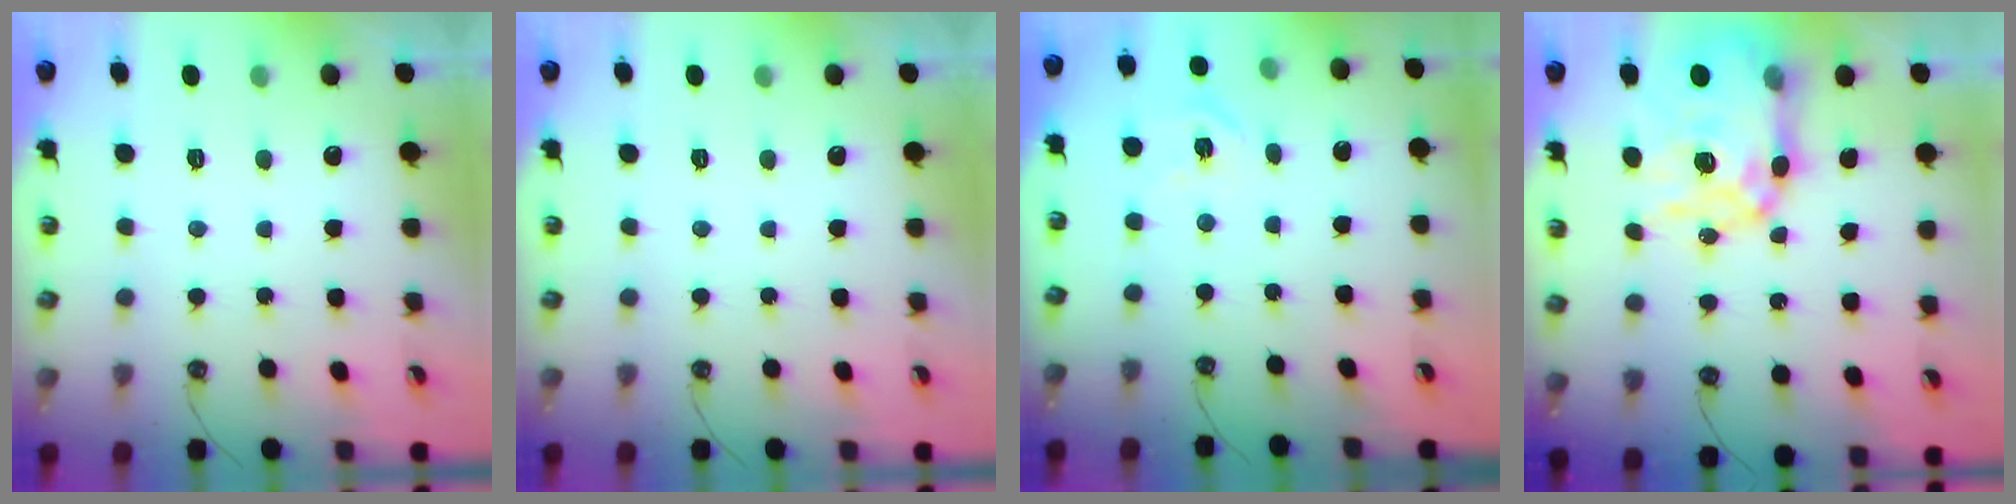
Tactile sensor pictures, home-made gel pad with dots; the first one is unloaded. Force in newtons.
{"total": 0.0}
{"total": 5.3, "press": 5.3, "slide": 0.3}
{"total": 19.9, "press": 19.9, "slide": 1.5}